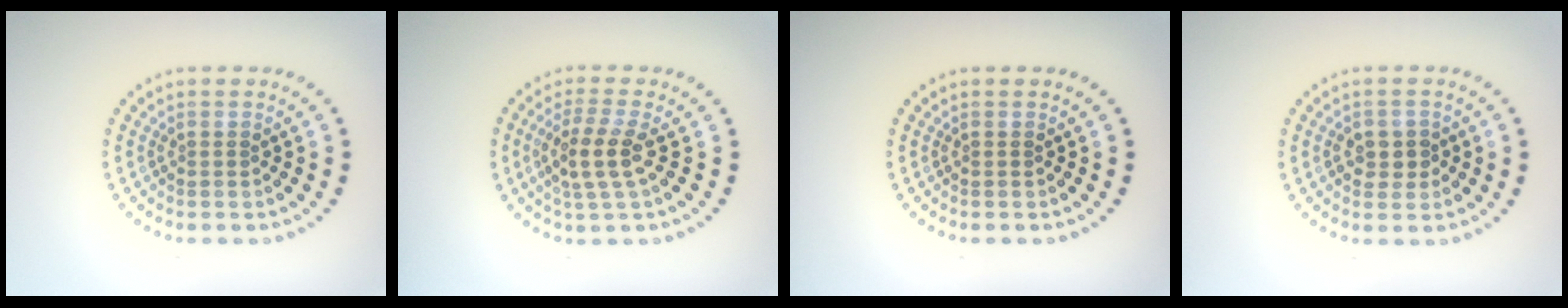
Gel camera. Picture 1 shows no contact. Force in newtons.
{"total": 3.3, "press": 2.8, "slide": 1.6}
{"total": 0.0}
{"total": 1.9, "press": 1.8, "slide": 0.2}